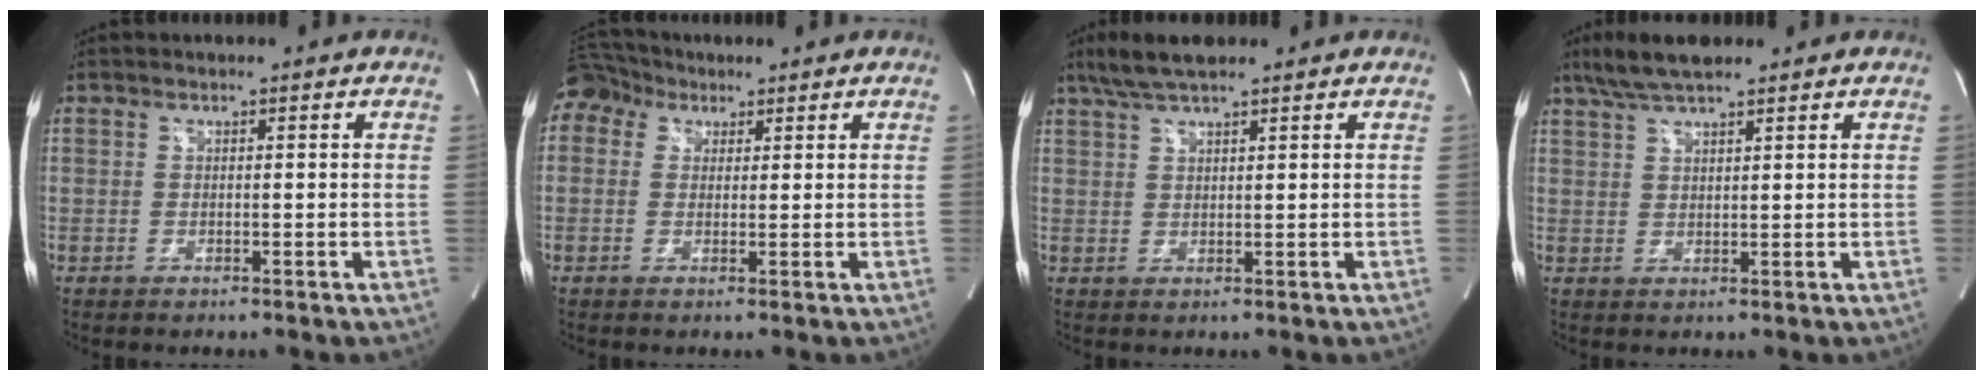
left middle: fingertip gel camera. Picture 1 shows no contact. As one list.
[{"total": 6.3, "force": [3.6, 4.8, 1.9], "torque": [-0.044, 0.043, 0.071]}, {"total": 5.7, "force": [4.5, 0.7, 3.5], "torque": [-0.074, 0.021, 0.084]}, {"total": 6.2, "force": [4.9, 0.9, 3.7], "torque": [-0.079, 0.021, 0.092]}]